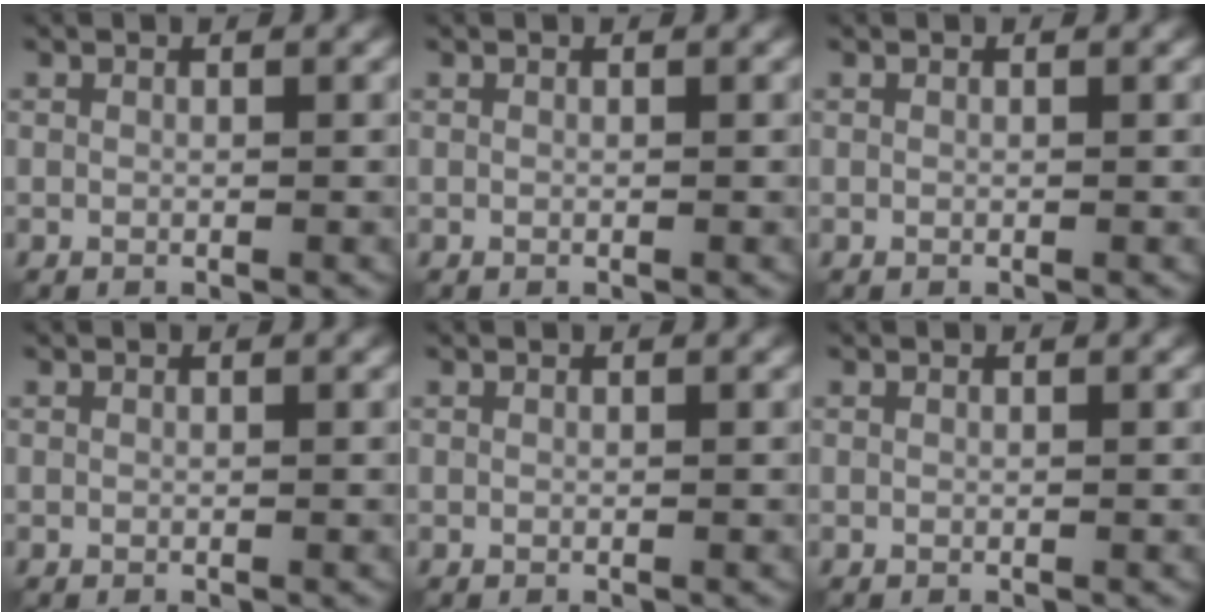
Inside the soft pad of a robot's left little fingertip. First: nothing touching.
{"total": 0.0}
{"total": 0.0}
{"total": 0.0}
{"total": 0.0}
{"total": 0.0}